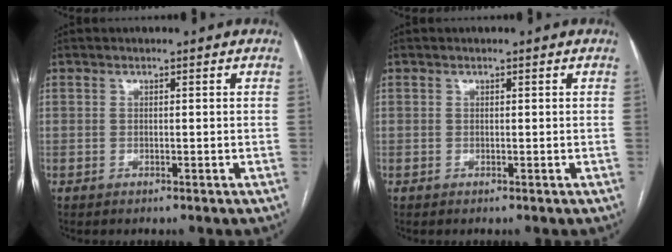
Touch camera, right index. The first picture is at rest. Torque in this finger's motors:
{"motor_torque": [0.05, 0.04, 0.03, 0.01]}